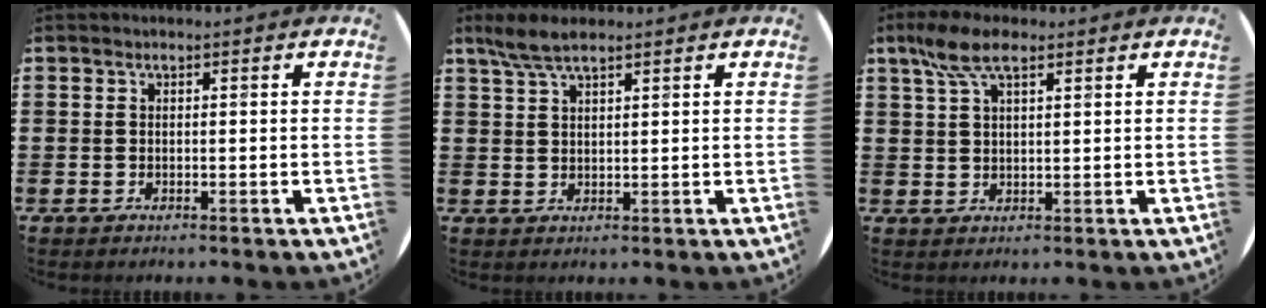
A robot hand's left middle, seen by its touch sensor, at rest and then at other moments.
{"total": 3.9, "force": [3.0, 0.9, 2.3], "torque": [-0.053, 0.002, 0.055]}
{"total": 5.8, "force": [3.4, 2.3, 4.2], "torque": [-0.091, 0.009, 0.060]}